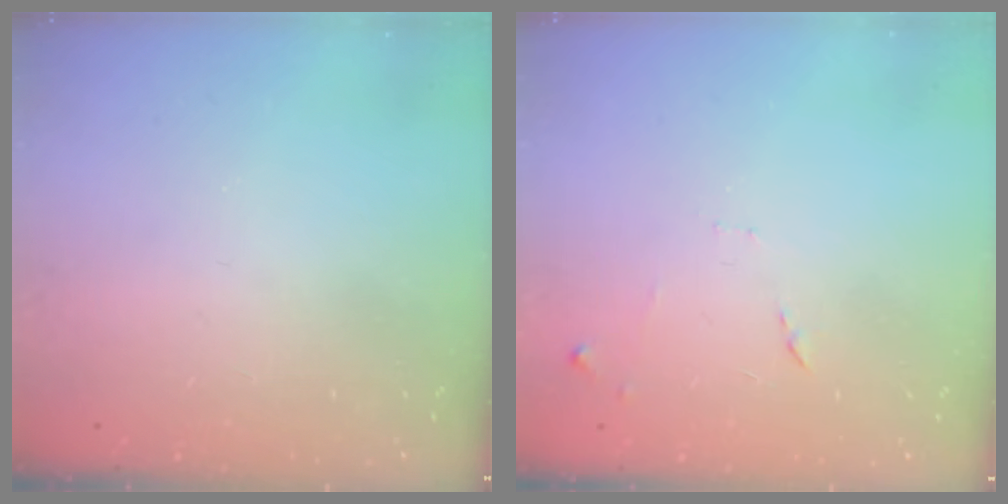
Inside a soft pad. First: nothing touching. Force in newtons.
{"total": 7.5, "press": 7.5, "slide": 0.6}